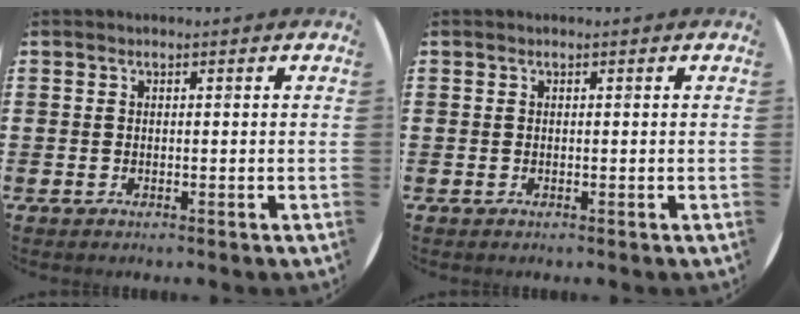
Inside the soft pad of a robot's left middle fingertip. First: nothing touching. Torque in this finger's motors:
{"motor_torque": [0.00, 0.00, 0.00, 0.00]}